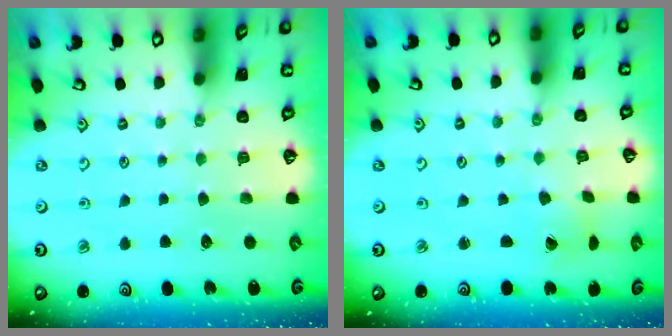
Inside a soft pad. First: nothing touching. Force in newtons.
{"total": 2.1, "press": 2.1, "slide": 0.2}